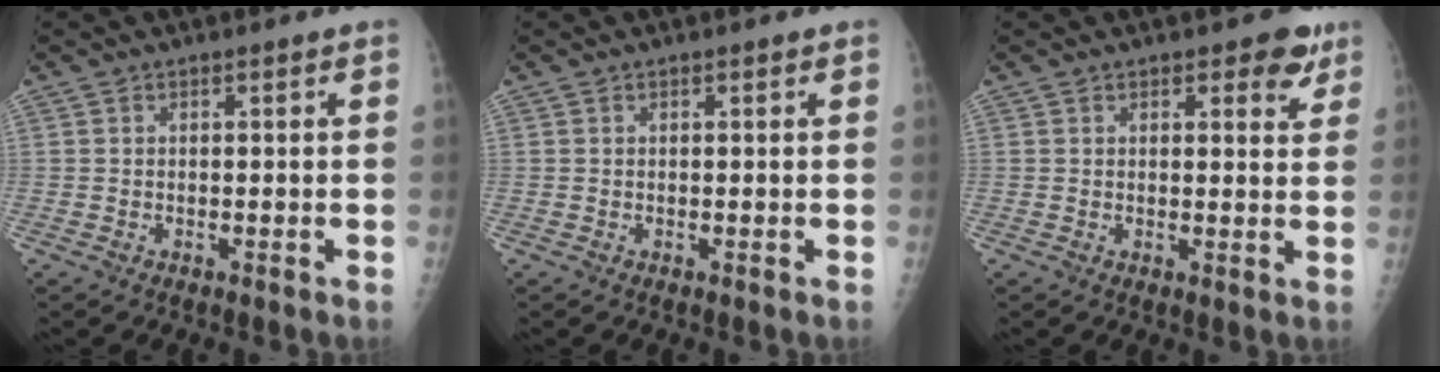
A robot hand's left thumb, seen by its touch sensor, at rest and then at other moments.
{"total": 0.0}
{"total": 4.8, "force": [2.9, 2.3, 3.0], "torque": [-0.008, -0.013, 0.031]}